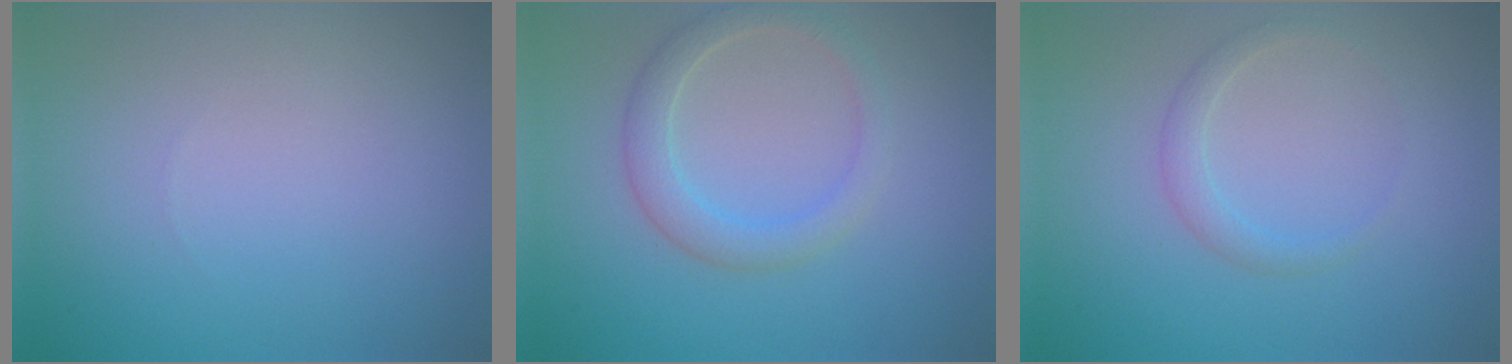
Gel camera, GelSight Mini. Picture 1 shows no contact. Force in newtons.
{"total": 2.7, "press": 2.7, "slide": 0.2}
{"total": 1.4, "press": 1.4, "slide": 0.0}